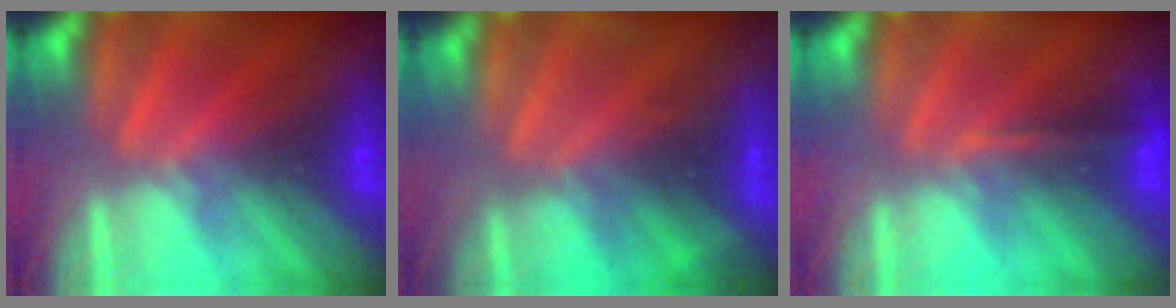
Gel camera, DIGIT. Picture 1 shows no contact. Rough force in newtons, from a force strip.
{"total": 4.9}
{"total": 1.1}